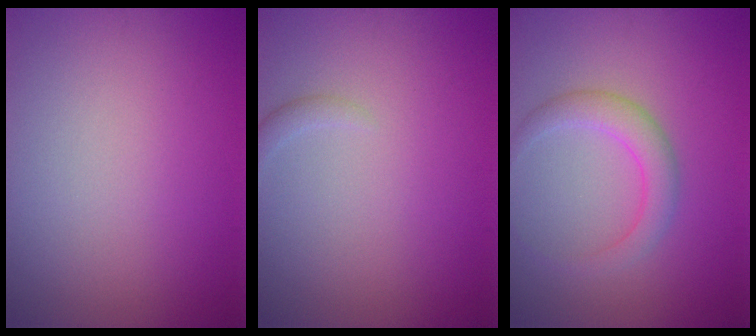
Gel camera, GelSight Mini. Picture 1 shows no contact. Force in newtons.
{"total": 0.9, "press": 0.9, "slide": 0.1}
{"total": 2.8, "press": 2.8, "slide": 0.2}